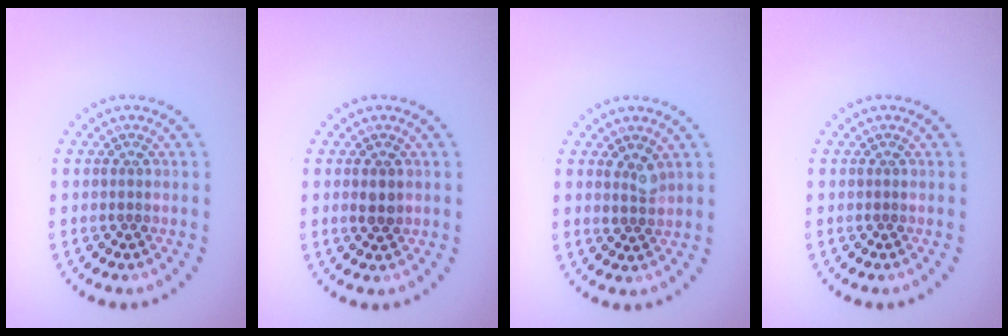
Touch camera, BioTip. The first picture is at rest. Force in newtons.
{"total": 1.4, "press": 1.4, "slide": 0.1}
{"total": 1.6, "press": 1.3, "slide": 0.8}
{"total": 0.0}